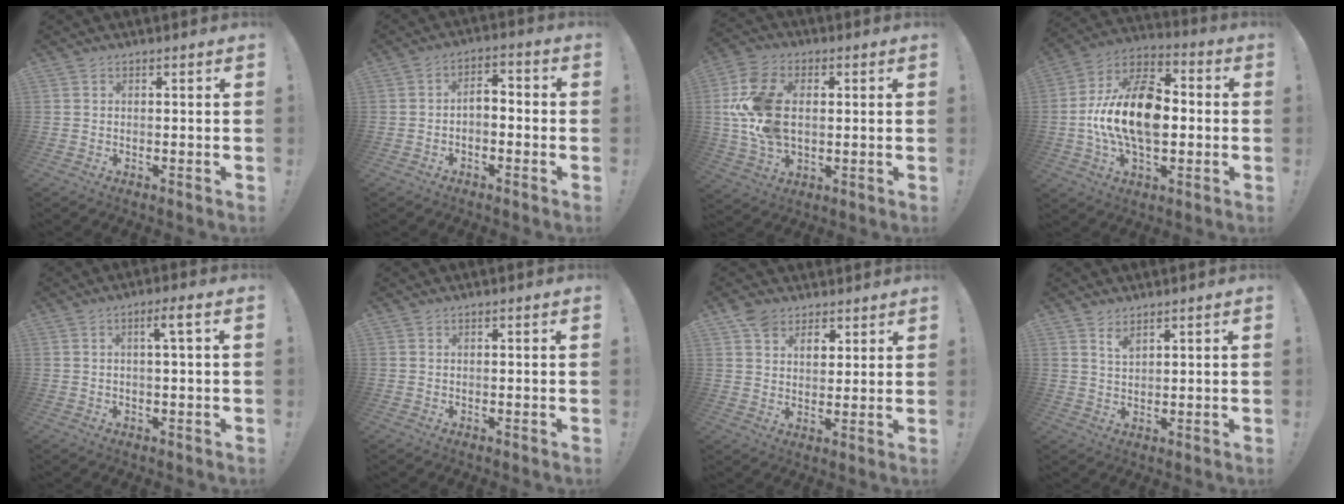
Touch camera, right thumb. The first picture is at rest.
{"total": 4.5, "force": [-1.7, 2.5, 3.3], "torque": [-0.050, 0.007, -0.031]}
{"total": 17.8, "force": [1.7, 12.0, 13.0], "torque": [-0.254, -0.002, 0.031]}
{"total": 20.5, "force": [-1.3, 12.4, 16.3], "torque": [-0.296, 0.021, -0.013]}
{"total": 4.4, "force": [0.9, 0.1, 4.3], "torque": [-0.070, -0.002, 0.008]}
{"total": 0.0}
{"total": 8.1, "force": [5.3, 5.7, 2.1], "torque": [-0.028, -0.028, 0.105]}
{"total": 3.2, "force": [2.5, 1.1, 1.7], "torque": [-0.016, -0.018, 0.040]}